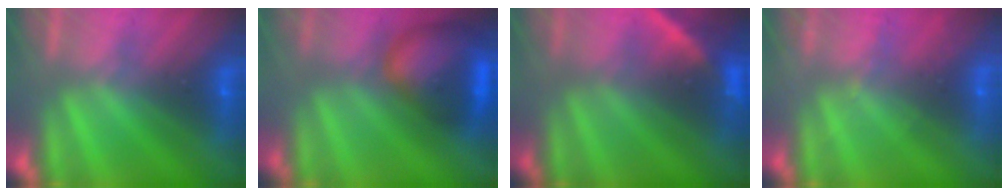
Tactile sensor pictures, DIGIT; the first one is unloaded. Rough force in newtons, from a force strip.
{"total": 7.5}
{"total": 2.2}
{"total": 2.0}